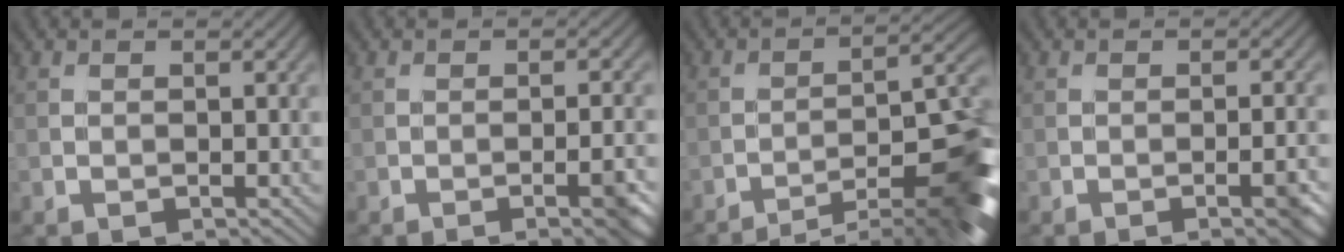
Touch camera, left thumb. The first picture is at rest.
{"total": 3.6, "force": [-1.7, 0.7, 3.1], "torque": [-0.040, 0.007, -0.024]}
{"total": 12.5, "force": [-8.6, 2.8, 8.6], "torque": [-0.124, 0.002, -0.121]}
{"total": 3.0, "force": [-1.4, 0.5, 2.6], "torque": [-0.033, 0.006, -0.021]}